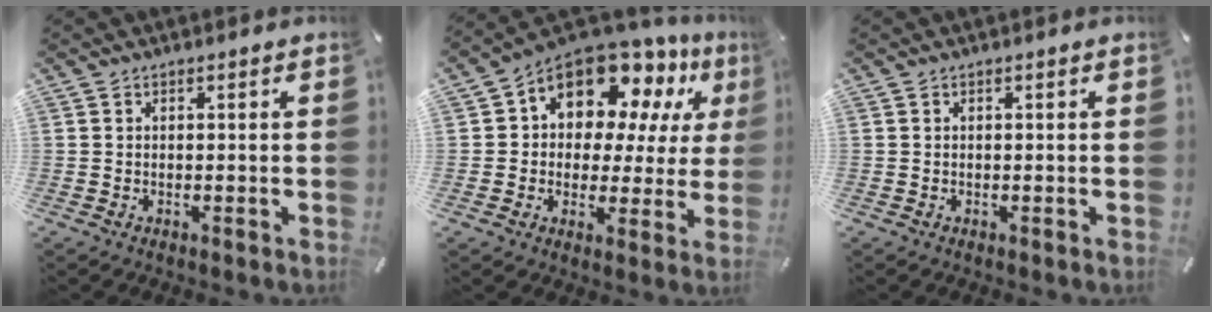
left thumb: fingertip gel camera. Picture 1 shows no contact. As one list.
[{"total": 13.3, "force": [9.7, 7.4, 5.0], "torque": [-0.102, -0.079, 0.178]}, {"total": 0.0}]